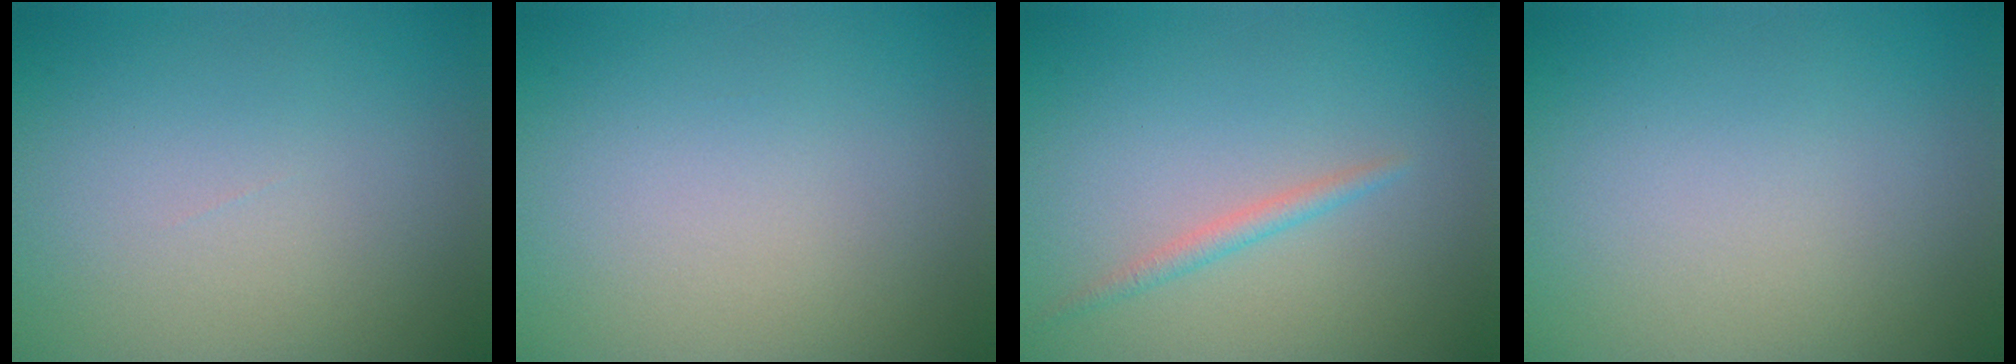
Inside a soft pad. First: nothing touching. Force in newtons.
{"total": 0.0}
{"total": 1.2, "press": 1.2, "slide": 0.0}
{"total": 0.0}